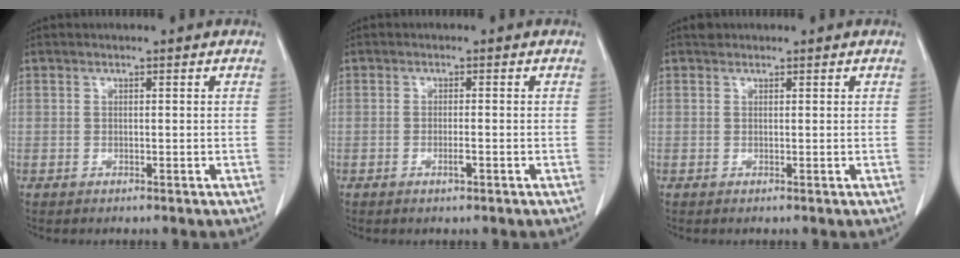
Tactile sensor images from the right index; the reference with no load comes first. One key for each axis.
{"total": 1.4, "fx": -0.6, "fy": 0.2, "fz": 1.3, "tx": -0.025, "ty": -0.002, "tz": -0.011}
{"total": 0.7, "fx": 0.6, "fy": 0.4, "fz": 0.0, "tx": -0.004, "ty": 0.007, "tz": 0.009}